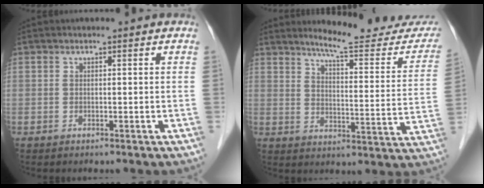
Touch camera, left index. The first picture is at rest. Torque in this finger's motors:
{"motor_torque": [0.63, -1.51, 0.17, 0.04]}